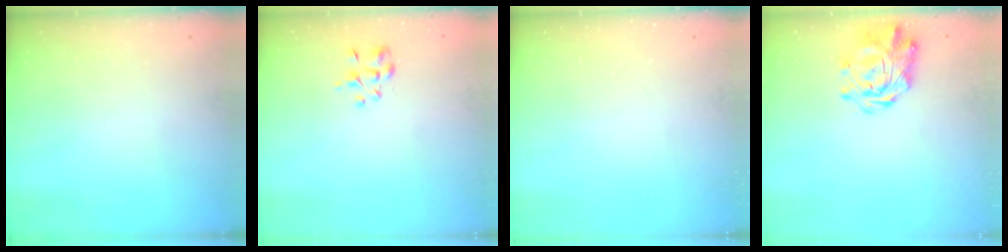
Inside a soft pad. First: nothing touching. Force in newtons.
{"total": 3.0, "press": 2.9, "slide": 0.8}
{"total": 0.0}
{"total": 2.9, "press": 2.6, "slide": 1.3}